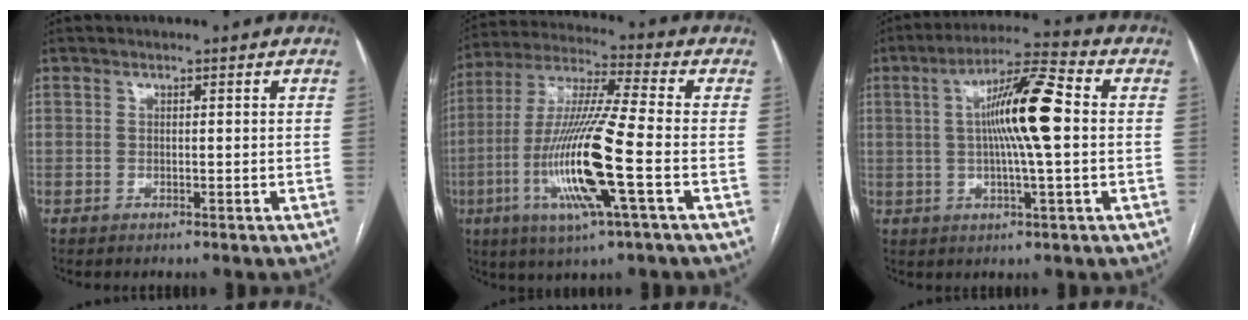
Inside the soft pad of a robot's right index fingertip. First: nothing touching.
{"total": 16.8, "force": [-4.7, 0.2, 16.1], "torque": [-0.334, -0.014, -0.093]}
{"total": 11.7, "force": [1.0, 0.6, 11.6], "torque": [-0.204, 0.014, 0.010]}